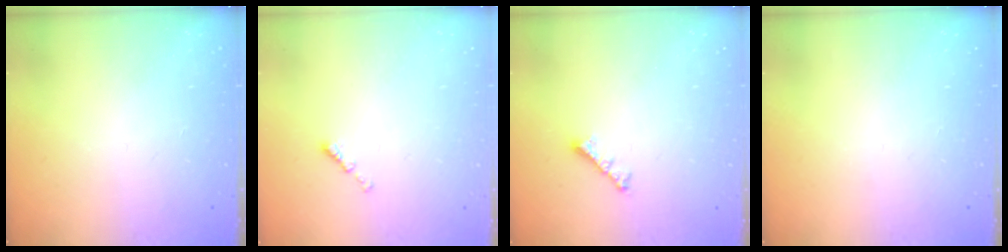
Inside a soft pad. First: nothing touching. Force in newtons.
{"total": 0.0}
{"total": 2.8, "press": 2.7, "slide": 0.6}
{"total": 0.0}